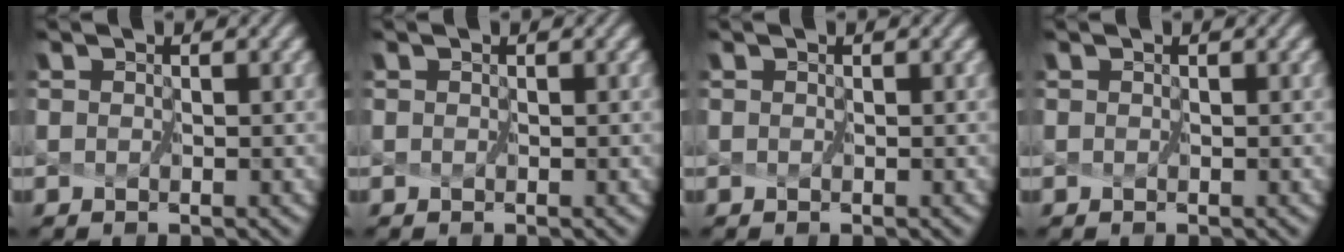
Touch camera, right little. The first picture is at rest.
{"total": 0.0}
{"total": 0.0}
{"total": 0.0}